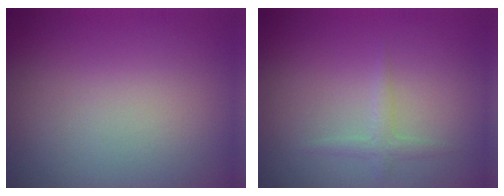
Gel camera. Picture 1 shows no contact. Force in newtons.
{"total": 1.3, "press": 1.3, "slide": 0.0}